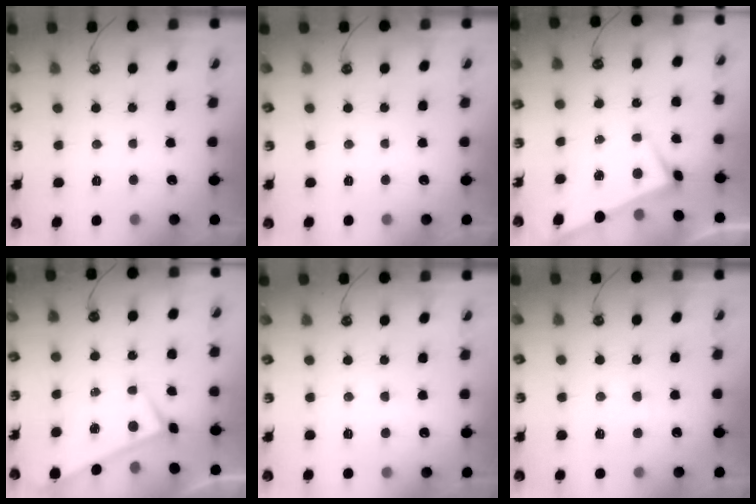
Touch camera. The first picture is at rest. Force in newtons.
{"total": 0.0}
{"total": 2.7, "press": 2.7, "slide": 0.2}
{"total": 0.0}
{"total": 1.3, "press": 1.2, "slide": 0.3}
{"total": 2.9, "press": 2.7, "slide": 0.9}